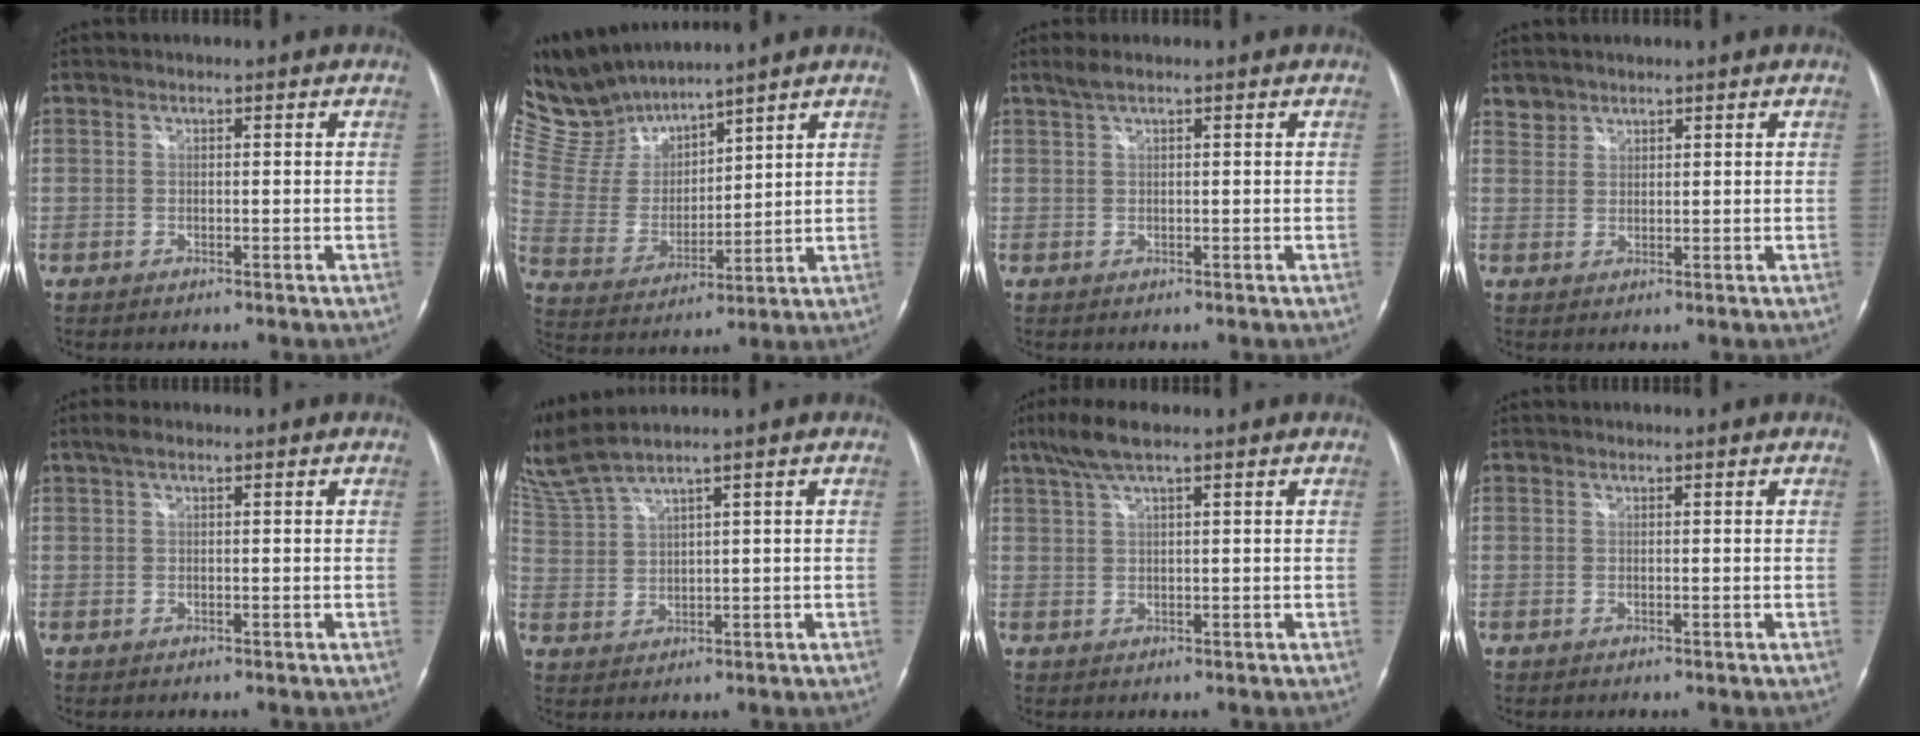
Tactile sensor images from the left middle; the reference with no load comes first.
{"total": 10.2, "force": [10.0, 1.2, 1.2], "torque": [-0.052, 0.009, 0.225]}
{"total": 1.7, "force": [1.2, 0.1, 1.2], "torque": [-0.033, 0.015, 0.026]}
{"total": 2.0, "force": [1.7, 1.1, -0.4], "torque": [0.012, 0.008, 0.029]}
{"total": 1.7, "force": [1.1, 0.5, 1.2], "torque": [-0.027, 0.021, 0.017]}
{"total": 6.7, "force": [5.8, -1.2, 3.2], "torque": [-0.086, 0.012, 0.129]}
{"total": 4.9, "force": [3.4, 0.5, 3.6], "torque": [-0.082, 0.021, 0.066]}
{"total": 0.0}